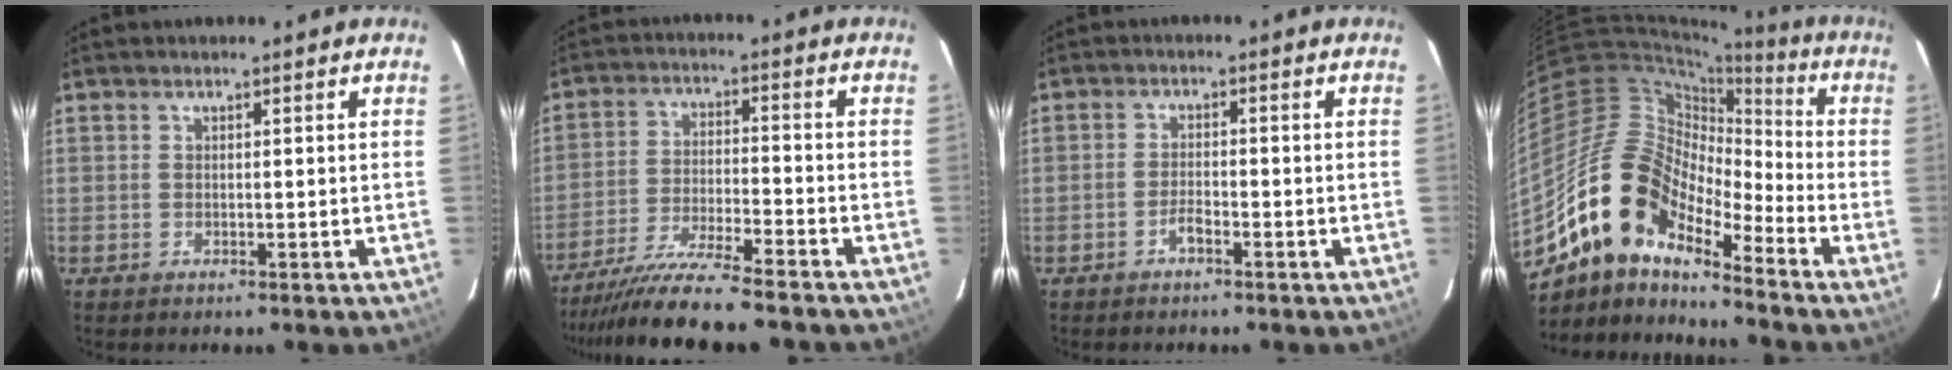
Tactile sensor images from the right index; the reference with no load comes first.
{"total": 14.4, "force": [-12.9, -0.1, 6.3], "torque": [-0.135, -0.027, -0.223]}
{"total": 2.1, "force": [-1.5, 0.6, 1.3], "torque": [-0.030, 0.005, -0.031]}
{"total": 16.5, "force": [-11.7, 6.8, 9.4], "torque": [-0.160, 0.000, -0.236]}